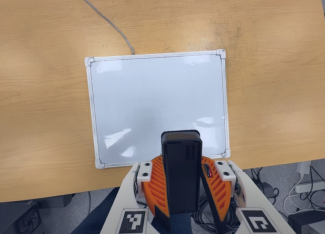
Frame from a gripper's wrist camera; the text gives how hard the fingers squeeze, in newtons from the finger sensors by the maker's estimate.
{"total": 7.4, "left": 8.1, "right": 6.6}